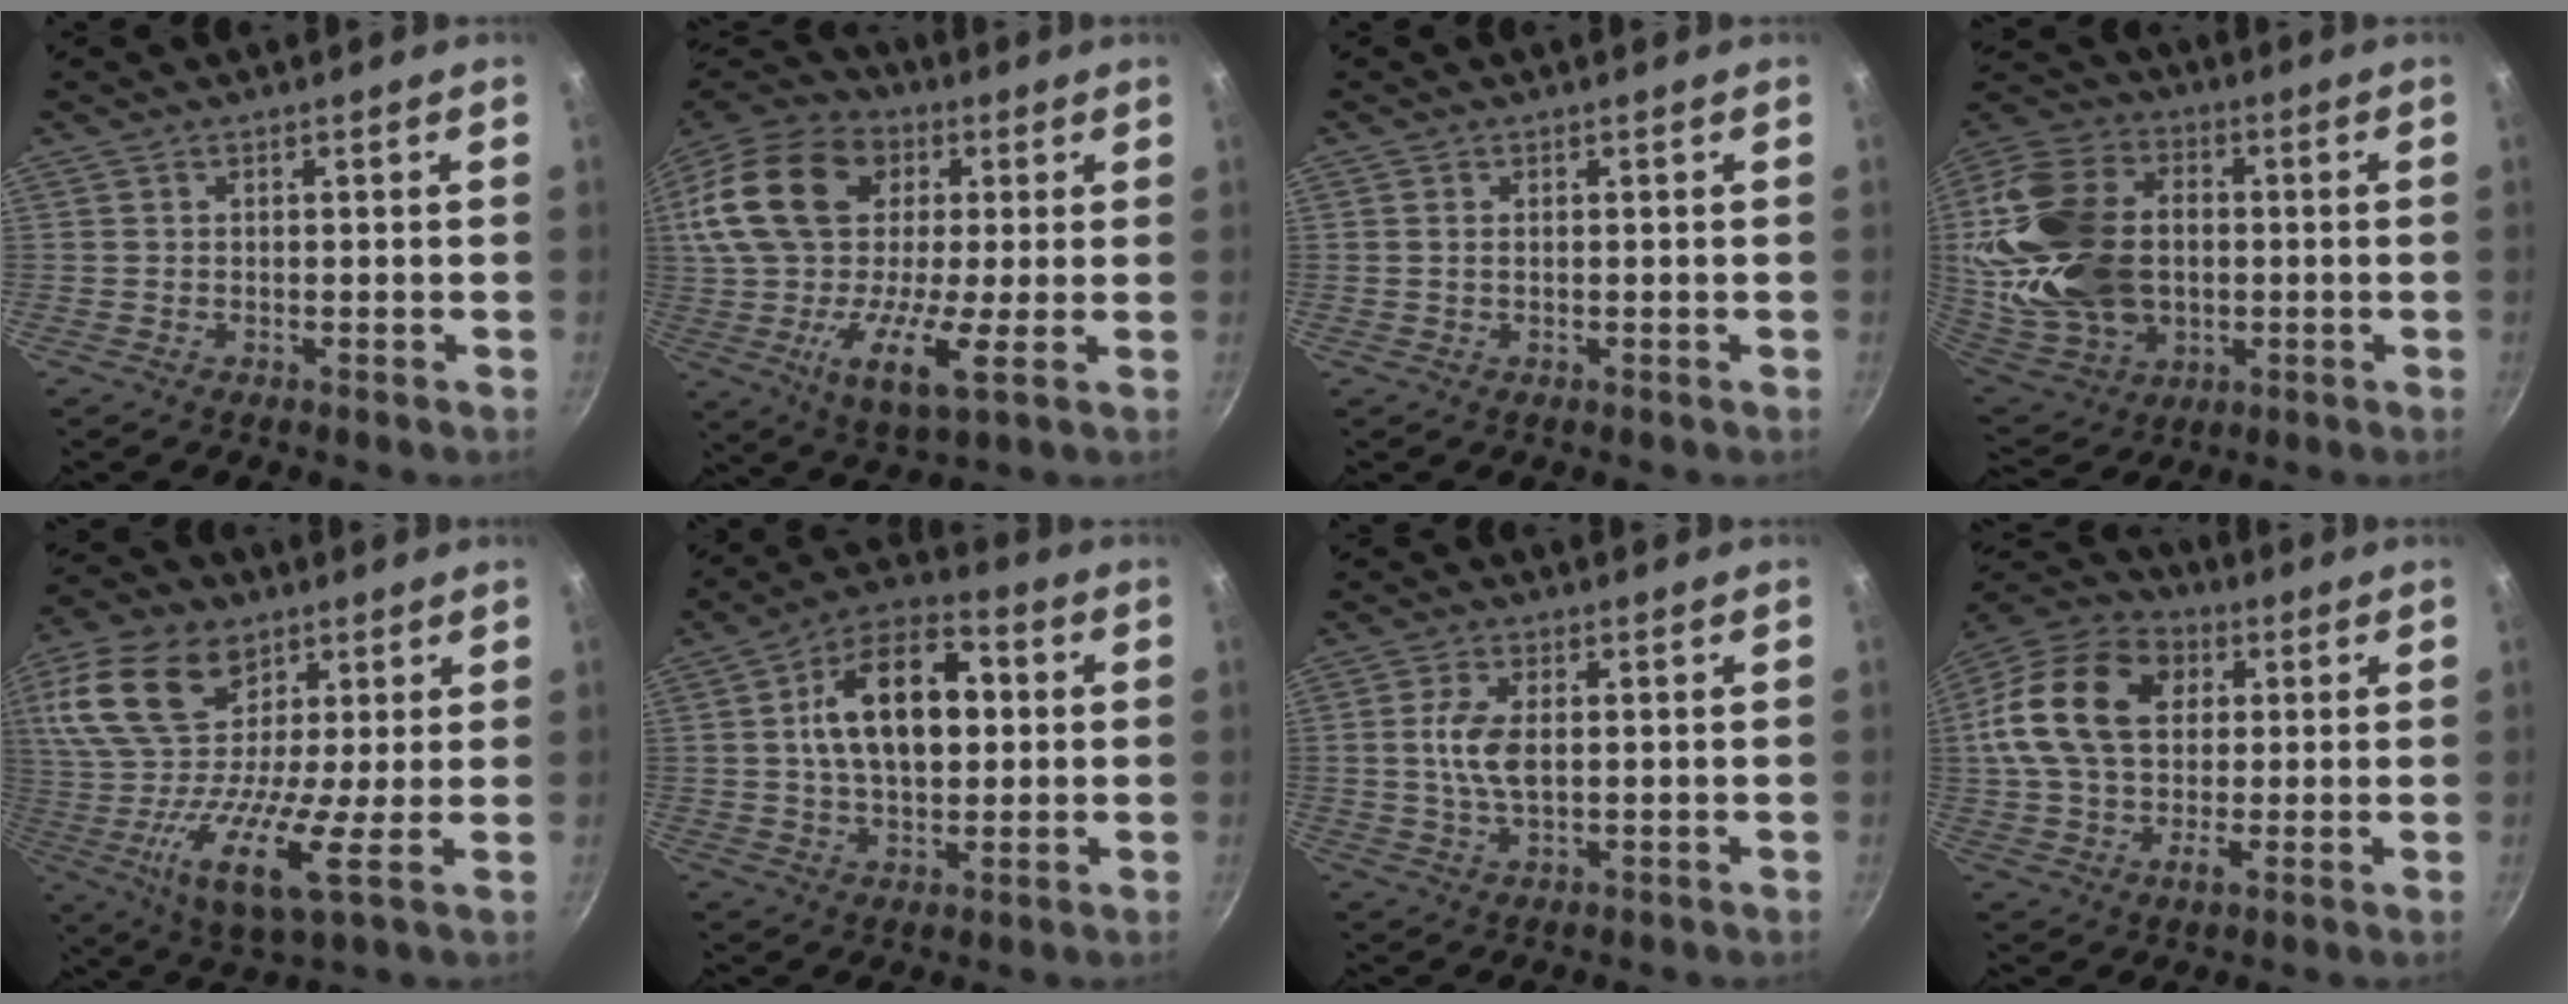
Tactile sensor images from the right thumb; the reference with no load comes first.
{"total": 26.6, "force": [3.9, 15.9, 20.9], "torque": [-0.399, 0.020, 0.045]}
{"total": 0.9, "force": [0.2, 0.5, 0.8], "torque": [-0.015, 0.001, 0.002]}
{"total": 26.4, "force": [0.7, 18.7, 18.6], "torque": [-0.360, 0.015, 0.025]}
{"total": 23.2, "force": [7.5, 12.2, 18.3], "torque": [-0.362, -0.010, 0.111]}
{"total": 17.0, "force": [2.5, 10.2, 13.4], "torque": [-0.187, 0.021, 0.026]}
{"total": 6.7, "force": [0.5, 3.4, 5.7], "torque": [-0.115, 0.002, 0.009]}
{"total": 20.8, "force": [4.1, 14.2, 14.6], "torque": [-0.261, 0.021, 0.055]}